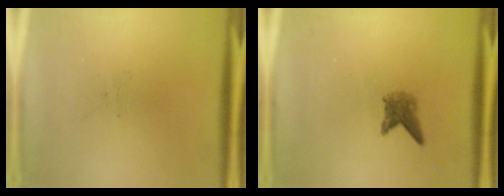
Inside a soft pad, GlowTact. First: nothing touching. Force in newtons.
{"total": 2.3}